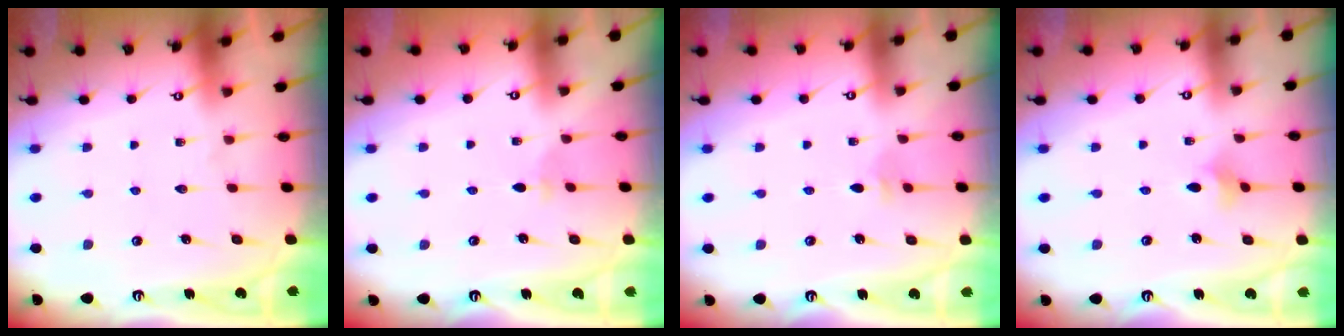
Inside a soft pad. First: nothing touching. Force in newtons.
{"total": 2.8, "press": 2.7, "slide": 0.6}
{"total": 2.6, "press": 2.5, "slide": 0.5}
{"total": 2.0, "press": 2.0, "slide": 0.4}